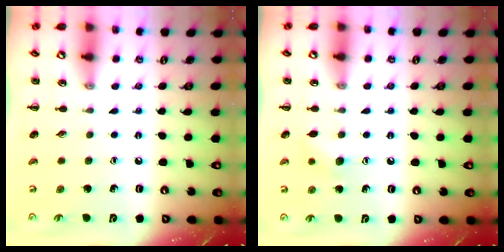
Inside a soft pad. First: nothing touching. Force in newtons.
{"total": 7.6, "press": 7.4, "slide": 1.6}